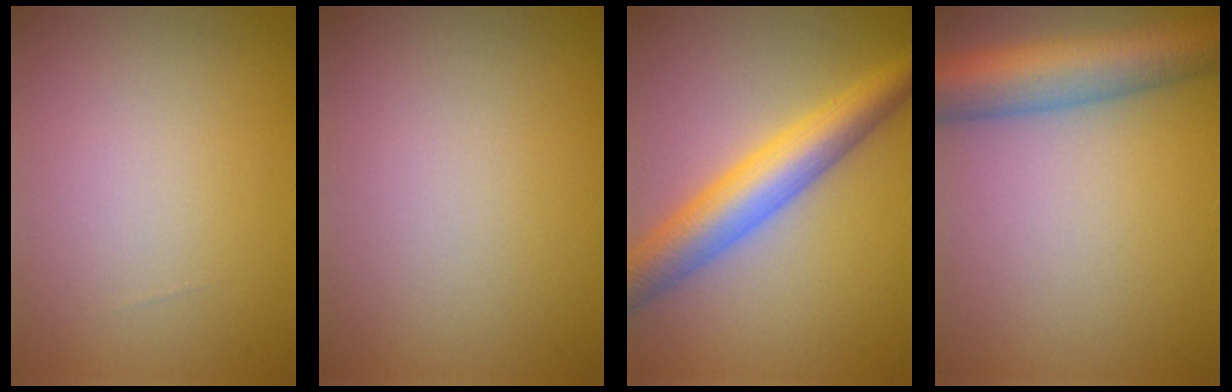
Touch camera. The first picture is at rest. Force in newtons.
{"total": 0.0}
{"total": 6.4, "press": 6.4, "slide": 0.2}
{"total": 8.3, "press": 8.3, "slide": 0.4}